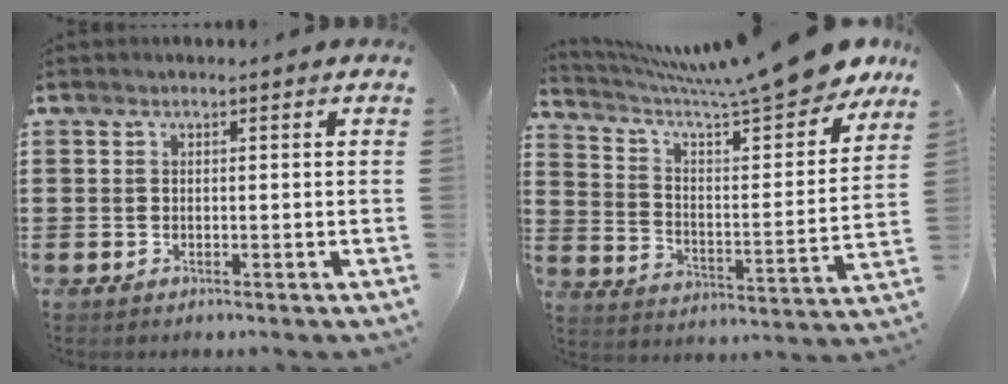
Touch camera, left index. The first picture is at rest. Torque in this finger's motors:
{"motor_torque": [1.08, -1.06, 1.05, 0.21]}